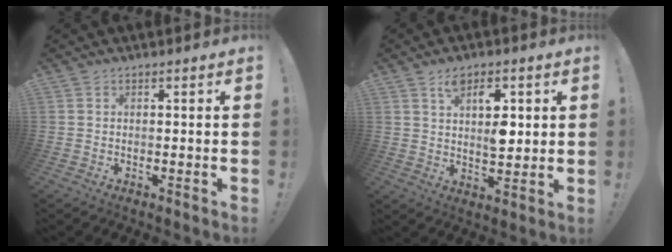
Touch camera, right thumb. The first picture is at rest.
{"total": 9.4, "force": [3.5, 5.2, 7.0], "torque": [-0.093, -0.012, 0.059]}